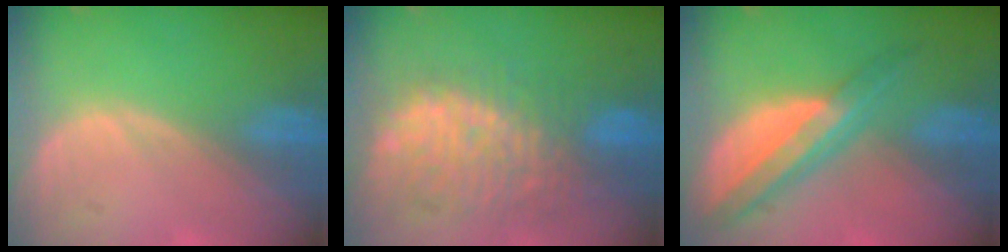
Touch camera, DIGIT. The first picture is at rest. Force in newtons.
{"total": 10.7, "press": 10.0, "slide": 3.9}
{"total": 7.9, "press": 6.6, "slide": 4.3}